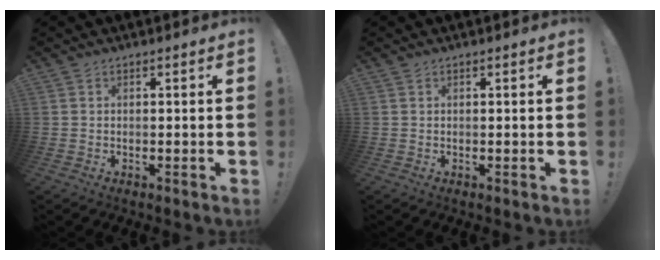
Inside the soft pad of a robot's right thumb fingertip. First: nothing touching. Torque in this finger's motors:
{"motor_torque": [-0.32, -0.06, 0.22, 0.04, -0.09]}